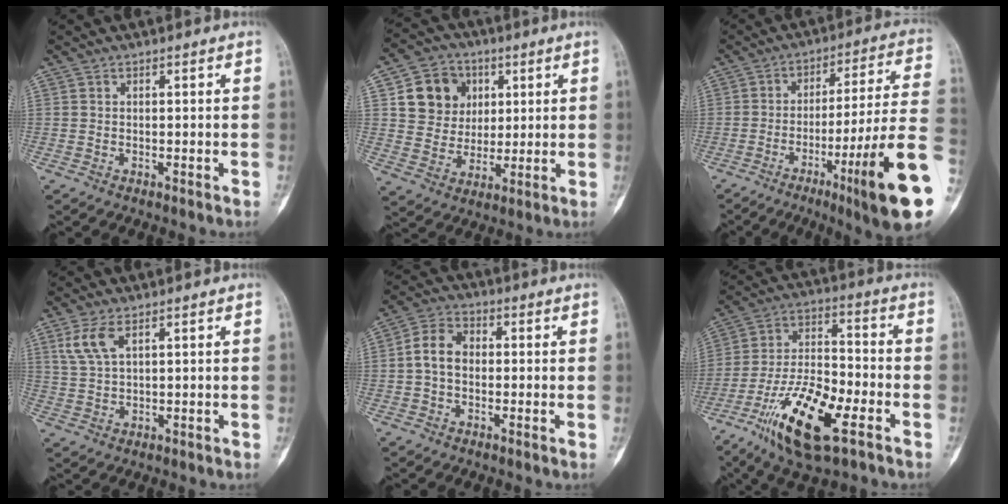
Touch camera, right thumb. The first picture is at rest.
{"total": 11.8, "force": [3.7, 10.4, 4.2], "torque": [-0.032, -0.005, 0.067]}
{"total": 20.6, "force": [-7.8, 0.5, 19.0], "torque": [-0.261, 0.013, -0.121]}
{"total": 5.4, "force": [2.6, 2.2, 4.1], "torque": [-0.096, 0.000, 0.063]}
{"total": 6.7, "force": [-0.2, 4.9, 4.6], "torque": [-0.075, 0.021, -0.013]}
{"total": 18.2, "force": [-9.0, 6.5, 14.4], "torque": [-0.268, 0.043, -0.159]}